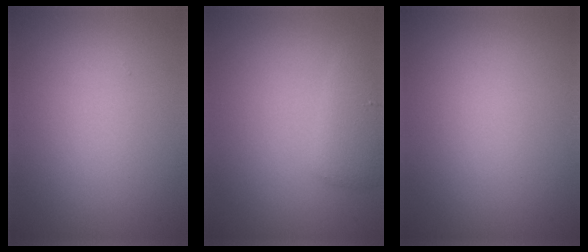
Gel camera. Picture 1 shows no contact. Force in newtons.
{"total": 2.4, "press": 2.4, "slide": 0.3}
{"total": 0.0}